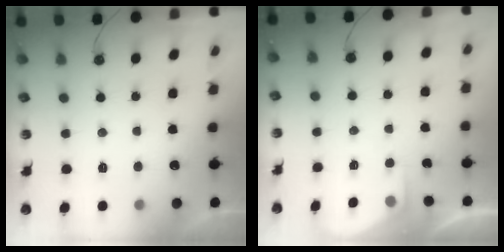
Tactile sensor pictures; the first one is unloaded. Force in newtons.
{"total": 1.4, "press": 1.3, "slide": 0.2}